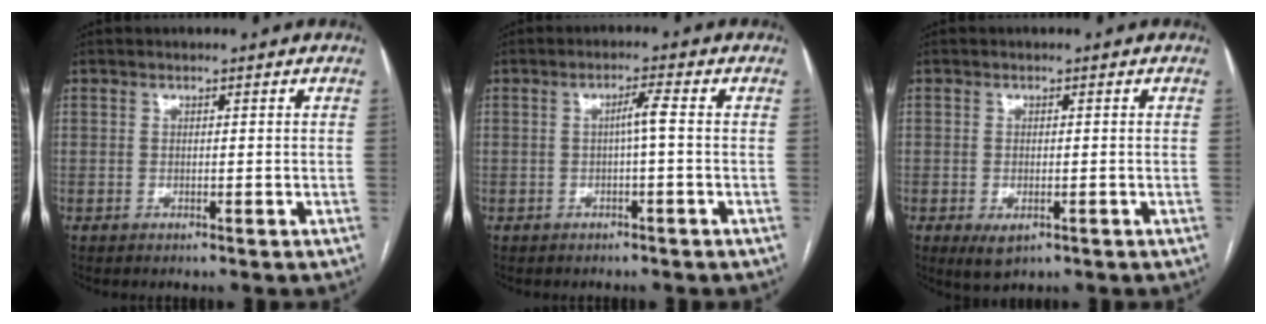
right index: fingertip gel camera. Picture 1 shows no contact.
{"total": 2.4, "force": [-0.1, -0.3, 2.4], "torque": [-0.038, 0.003, -0.002]}
{"total": 3.0, "force": [-1.2, 1.6, 2.3], "torque": [-0.037, -0.005, -0.009]}